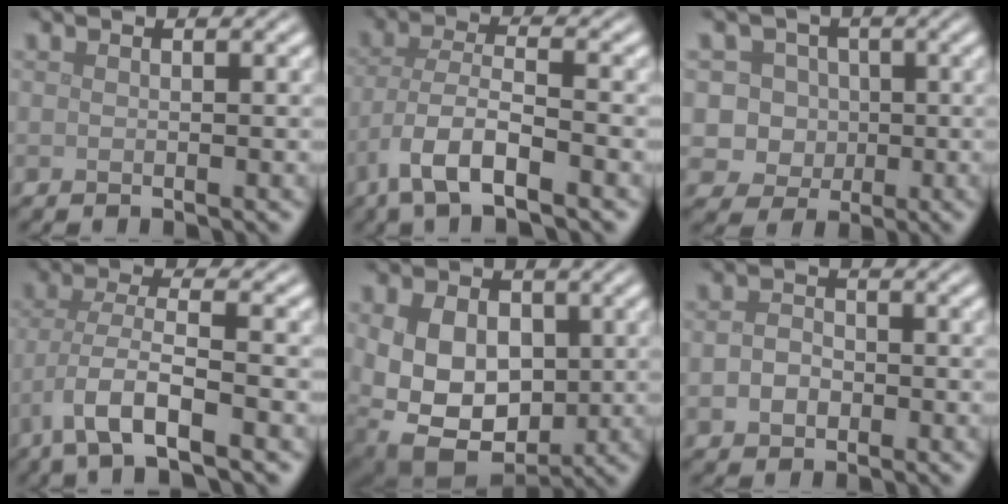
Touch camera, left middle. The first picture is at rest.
{"total": 6.3, "force": [-3.8, 1.8, 4.8], "torque": [-0.098, -0.005, -0.077]}
{"total": 4.8, "force": [0.7, 4.4, 1.6], "torque": [-0.001, 0.012, -0.003]}
{"total": 6.1, "force": [-3.2, 1.6, 4.9], "torque": [-0.094, -0.002, -0.064]}
{"total": 11.0, "force": [-0.6, 8.5, 7.0], "torque": [-0.107, -0.012, -0.009]}
{"total": 2.2, "force": [-0.4, 1.8, 1.3], "torque": [-0.025, -0.003, -0.013]}